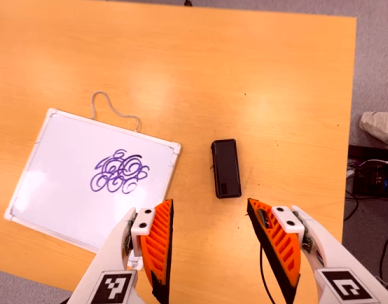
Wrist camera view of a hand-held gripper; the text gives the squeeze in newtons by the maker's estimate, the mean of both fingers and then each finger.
{"total": 0.0}